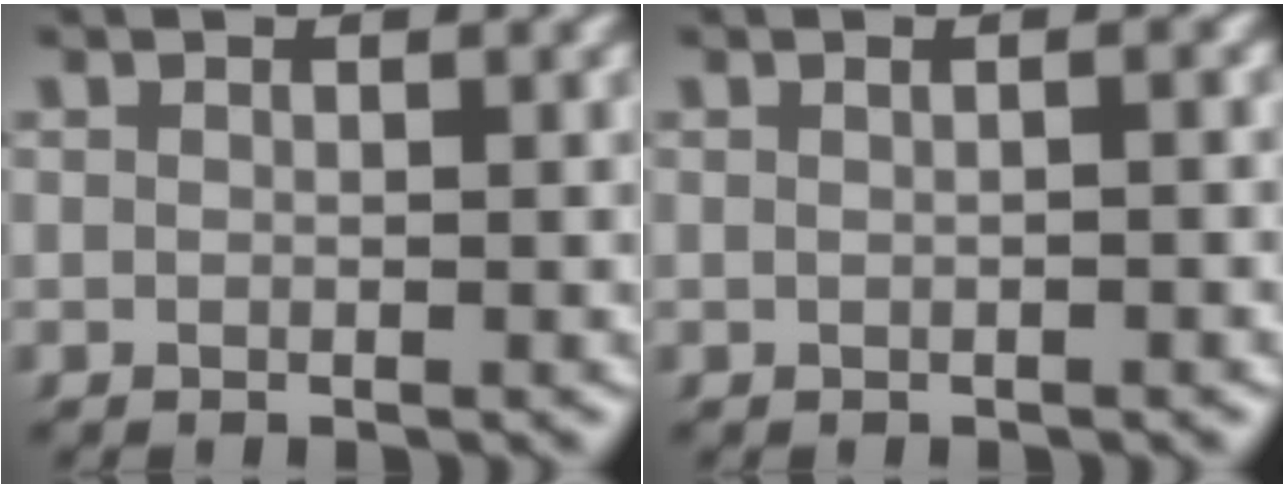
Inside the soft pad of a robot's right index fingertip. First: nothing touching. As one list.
[{"total": 1.0, "force": [0.0, 0.1, 1.0], "torque": [-0.012, 0.007, -0.004]}]